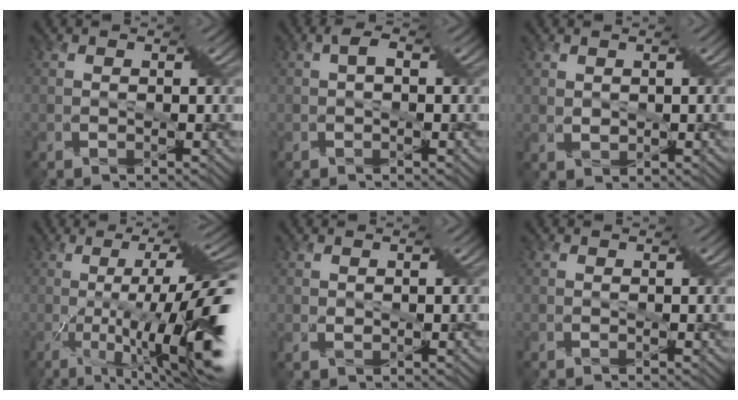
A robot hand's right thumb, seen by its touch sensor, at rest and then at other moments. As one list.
[{"total": 1.4, "force": [0.3, 0.1, 1.4], "torque": [-0.038, 0.000, 0.009]}, {"total": 1.0, "force": [1.0, 0.3, 0.2], "torque": [-0.025, -0.004, 0.027]}, {"total": 15.3, "force": [-3.3, 2.0, 14.8], "torque": [-0.246, -0.006, -0.036]}, {"total": 0.6, "force": [0.6, 0.1, 0.0], "torque": [-0.010, -0.002, 0.016]}, {"total": 0.0}]